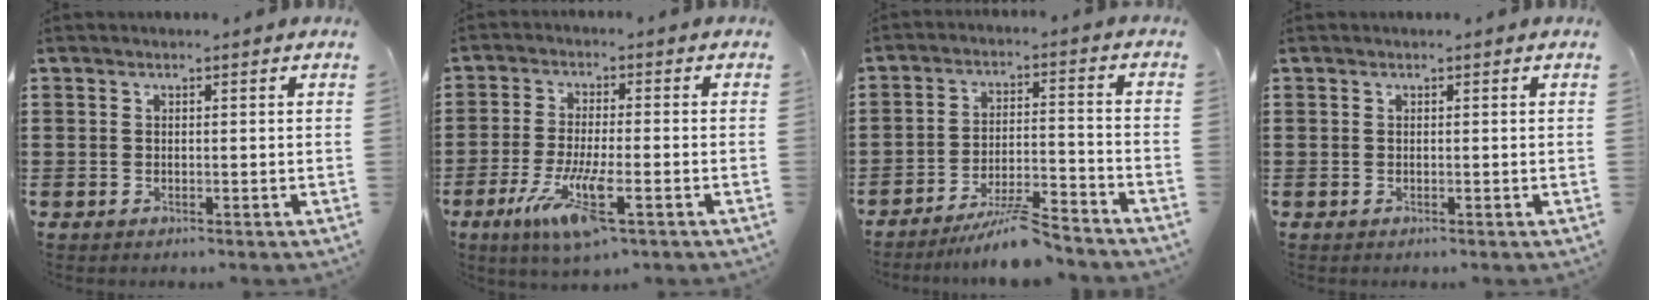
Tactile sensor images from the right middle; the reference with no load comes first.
{"total": 8.9, "force": [-3.7, 2.1, 7.8], "torque": [-0.162, -0.012, -0.067]}
{"total": 7.2, "force": [-6.4, 0.2, 3.2], "torque": [-0.060, -0.003, -0.120]}
{"total": 0.0}